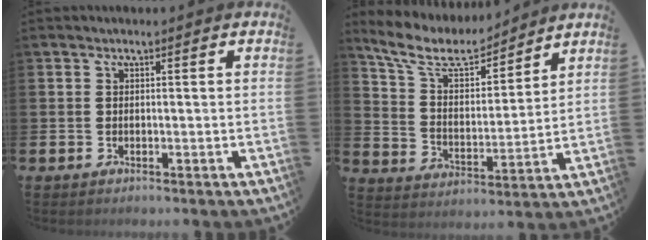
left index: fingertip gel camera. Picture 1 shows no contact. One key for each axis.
{"total": 9.3, "fx": 8.3, "fy": 2.9, "fz": 3.2, "tx": -0.105, "ty": -0.048, "tz": 0.147}